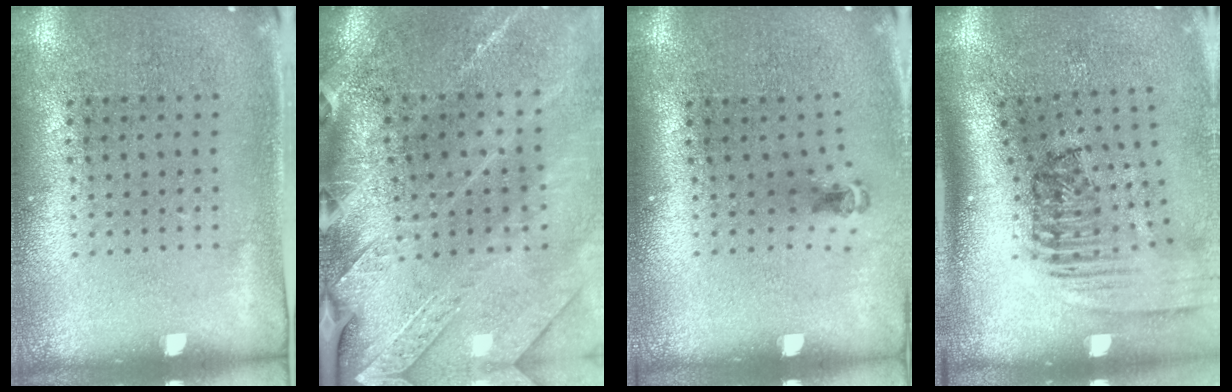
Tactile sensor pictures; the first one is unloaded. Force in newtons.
{"total": 2.8, "press": 2.8, "slide": 0.7}
{"total": 0.6, "press": 0.3, "slide": 0.5}
{"total": 2.4, "press": 1.7, "slide": 1.7}